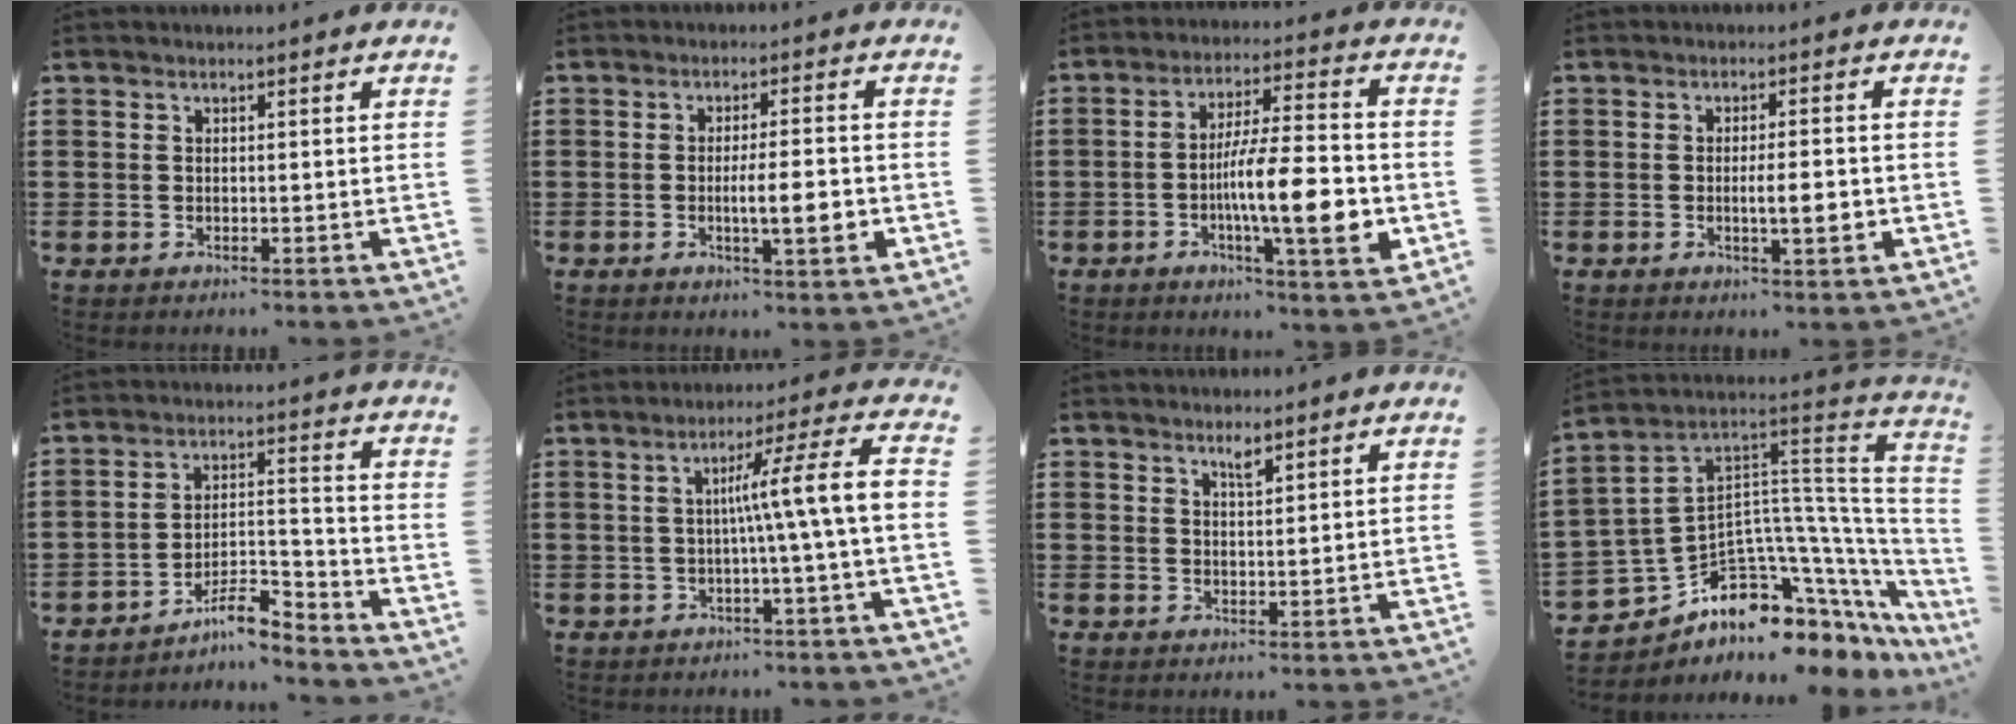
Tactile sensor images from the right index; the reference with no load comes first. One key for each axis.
{"total": 6.4, "fx": -1.2, "fy": 1.3, "fz": 6.2, "tx": -0.095, "ty": -0.003, "tz": -0.022}
{"total": 13.2, "fx": -3.3, "fy": 2.6, "fz": 12.5, "tx": -0.192, "ty": -0.009, "tz": -0.060}
{"total": 4.5, "fx": -0.7, "fy": 0.9, "fz": 4.3, "tx": -0.065, "ty": -0.002, "tz": -0.015}
{"total": 7.1, "fx": -6.1, "fy": 1.3, "fz": 3.4, "tx": -0.061, "ty": 0.008, "tz": -0.115}
{"total": 8.7, "fx": -0.4, "fy": -0.6, "fz": 8.7, "tx": -0.150, "ty": -0.006, "tz": -0.015}
{"total": 1.9, "fx": 1.5, "fy": 0.3, "fz": 1.1, "tx": -0.016, "ty": -0.001, "tz": 0.025}
{"total": 7.0, "fx": -4.4, "fy": 3.7, "fz": 4.1, "tx": -0.118, "ty": -0.054, "tz": -0.097}